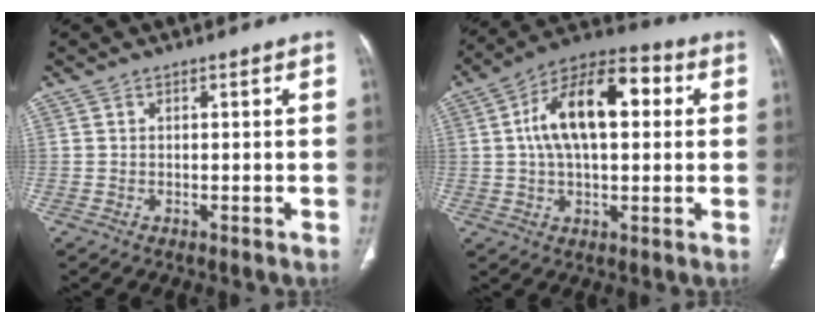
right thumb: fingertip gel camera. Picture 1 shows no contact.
{"total": 17.3, "force": [3.2, 8.9, 14.4], "torque": [-0.232, 0.032, 0.045]}